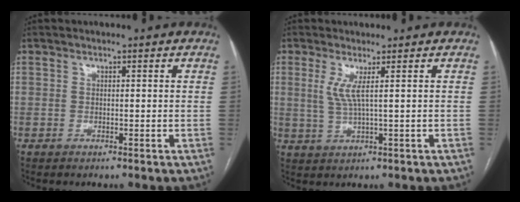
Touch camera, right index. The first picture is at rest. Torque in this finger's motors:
{"motor_torque": [0.13, 0.16, 0.26, 0.11]}